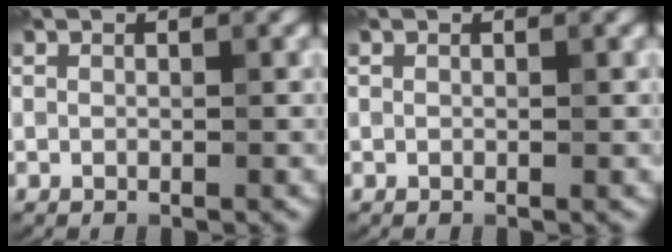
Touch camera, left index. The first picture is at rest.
{"total": 0.0}